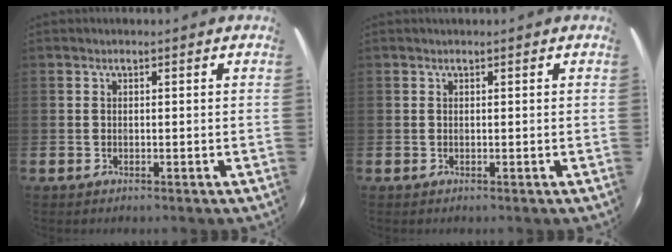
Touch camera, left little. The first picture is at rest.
{"total": 0.0}